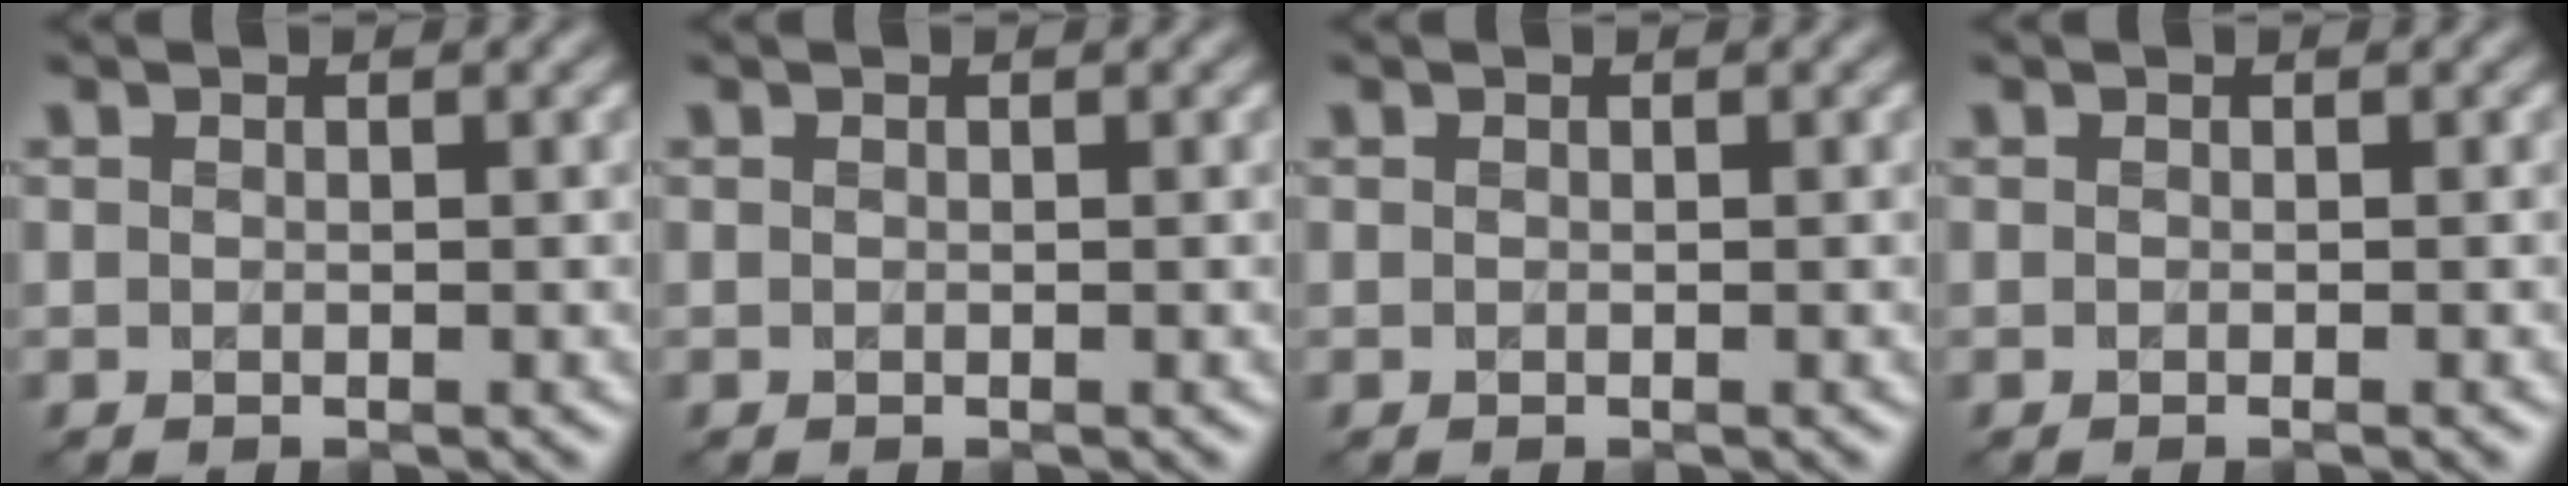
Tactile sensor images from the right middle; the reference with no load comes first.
{"total": 0.0}
{"total": 0.0}
{"total": 0.7, "force": [-0.3, 0.1, 0.6], "torque": [-0.006, -0.002, -0.005]}